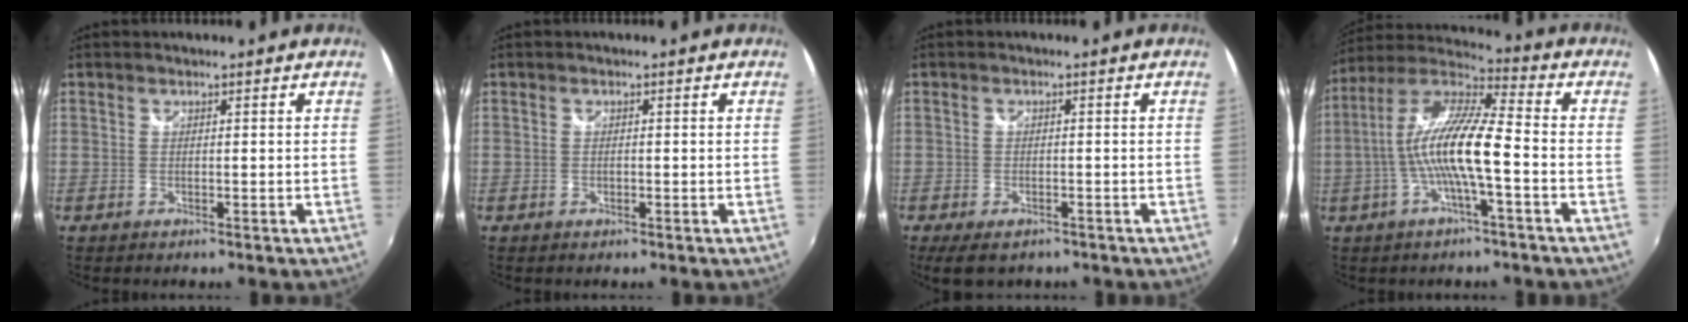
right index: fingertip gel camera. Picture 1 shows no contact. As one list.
[{"total": 0.6, "force": [-0.2, 0.5, 0.3], "torque": [-0.005, -0.001, -0.003]}, {"total": 5.8, "force": [-4.0, 2.8, 3.1], "torque": [-0.073, -0.022, -0.063]}, {"total": 13.3, "force": [-2.8, 1.7, 13.0], "torque": [-0.244, 0.007, -0.054]}]